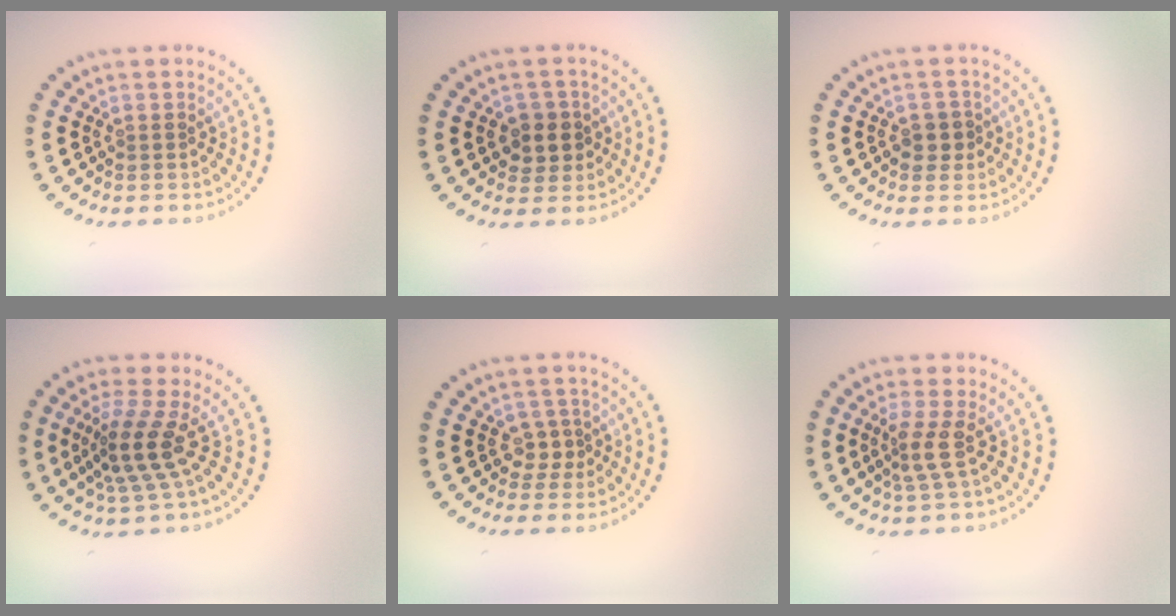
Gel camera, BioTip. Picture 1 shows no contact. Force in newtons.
{"total": 2.6, "press": 2.5, "slide": 0.9}
{"total": 1.5, "press": 1.4, "slide": 0.6}
{"total": 4.0, "press": 2.9, "slide": 2.8}
{"total": 1.7, "press": 1.3, "slide": 1.2}
{"total": 2.3, "press": 1.6, "slide": 1.7}